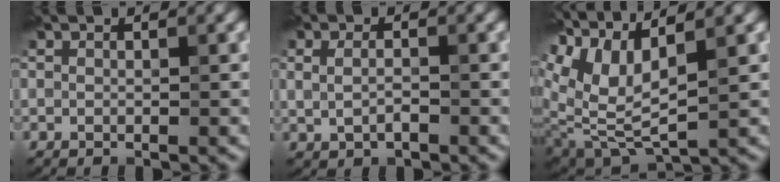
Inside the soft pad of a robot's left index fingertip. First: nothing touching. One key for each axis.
{"total": 1.8, "fx": -0.1, "fy": 0.9, "fz": 1.5, "tx": -0.039, "ty": 0.004, "tz": 0.001}
{"total": 6.6, "fx": 4.0, "fy": 2.2, "fz": 4.8, "tx": -0.119, "ty": -0.001, "tz": 0.083}